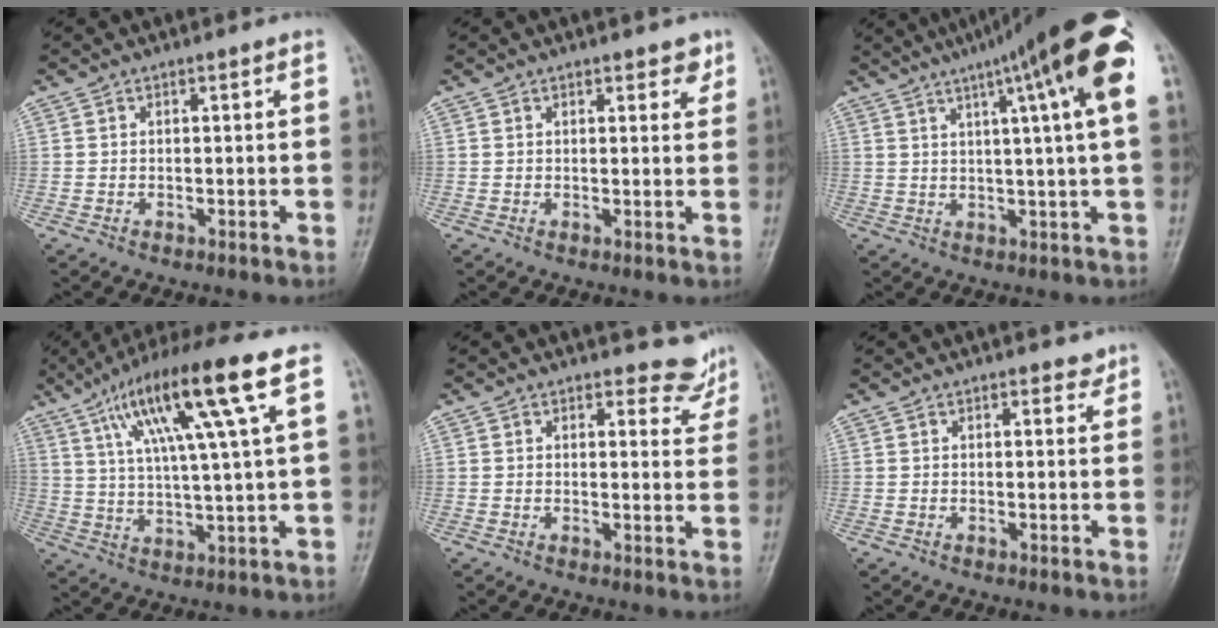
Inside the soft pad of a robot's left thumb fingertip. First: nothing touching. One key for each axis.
{"total": 2.8, "fx": 1.9, "fy": 1.4, "fz": 1.4, "tx": 0.002, "ty": -0.009, "tz": 0.022}
{"total": 17.7, "fx": 7.8, "fy": 1.1, "fz": 15.8, "tx": -0.232, "ty": 0.012, "tz": 0.102}
{"total": 16.9, "fx": 7.1, "fy": 1.5, "fz": 15.3, "tx": -0.275, "ty": -0.001, "tz": 0.120}
{"total": 5.1, "fx": 4.8, "fy": 1.8, "fz": -0.2, "tx": 0.033, "ty": -0.040, "tz": 0.042}
{"total": 1.7, "fx": 1.4, "fy": 0.9, "fz": 0.6, "tx": 0.007, "ty": -0.008, "tz": 0.013}